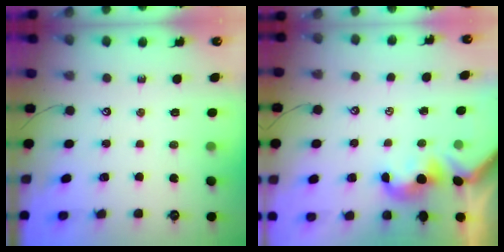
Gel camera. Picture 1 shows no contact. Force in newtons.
{"total": 1.1, "press": 1.1, "slide": 0.4}